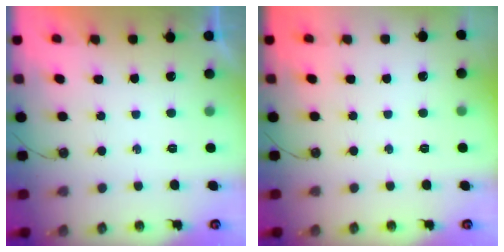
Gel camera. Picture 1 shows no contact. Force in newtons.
{"total": 0.0}